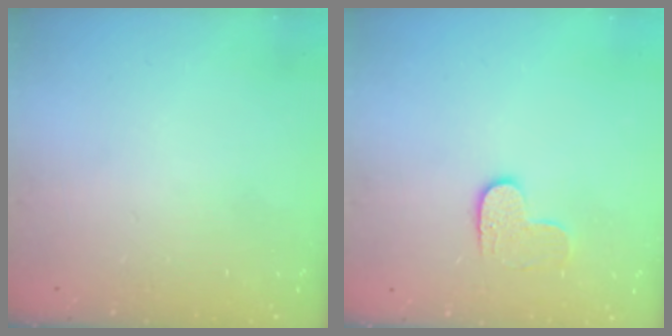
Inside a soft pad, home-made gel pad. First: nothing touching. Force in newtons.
{"total": 6.2, "press": 6.2, "slide": 0.3}